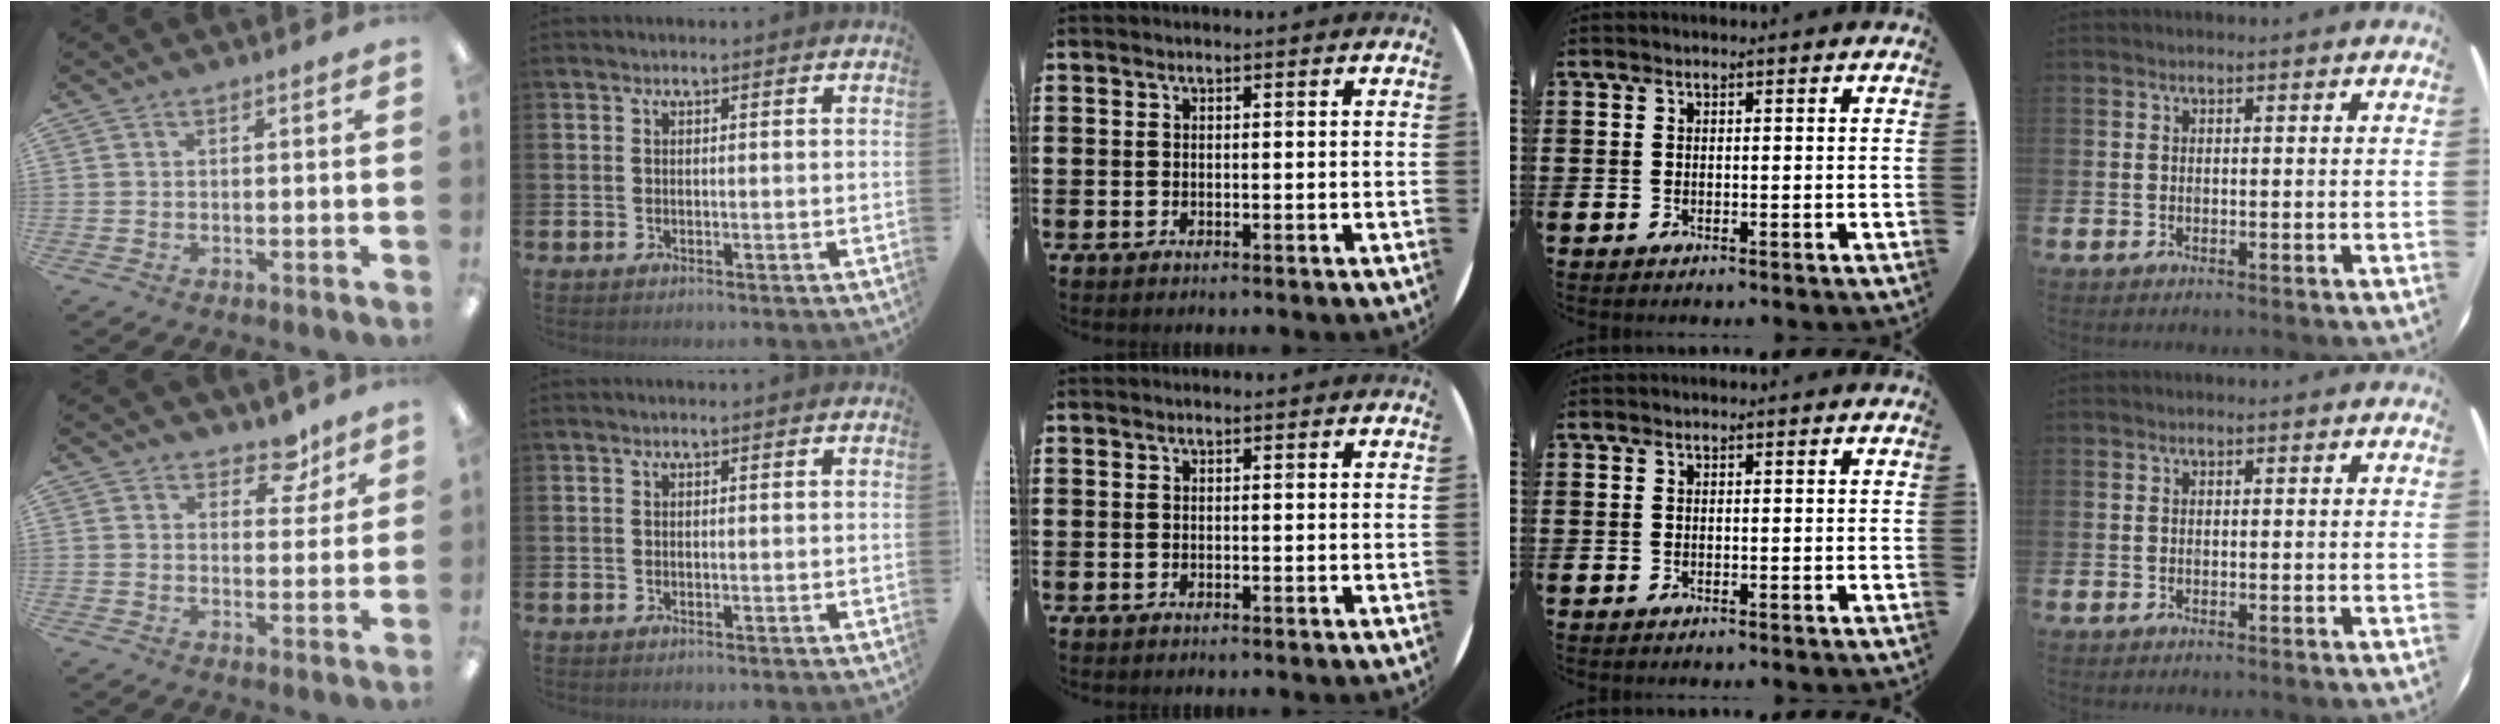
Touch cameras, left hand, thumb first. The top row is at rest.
{"thumb": {"total": 6.7, "force": [5.1, 3.6, 2.5], "torque": [-0.027, -0.028, 0.087]}}